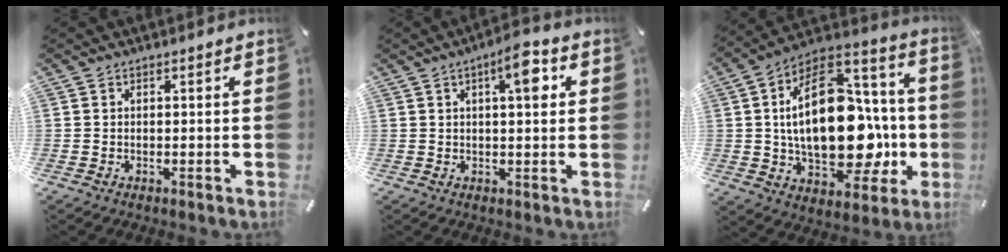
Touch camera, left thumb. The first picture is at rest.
{"total": 7.2, "force": [2.5, 2.4, 6.3], "torque": [-0.087, -0.006, 0.032]}
{"total": 26.7, "force": [-1.0, 15.6, 21.6], "torque": [-0.365, -0.009, -0.008]}